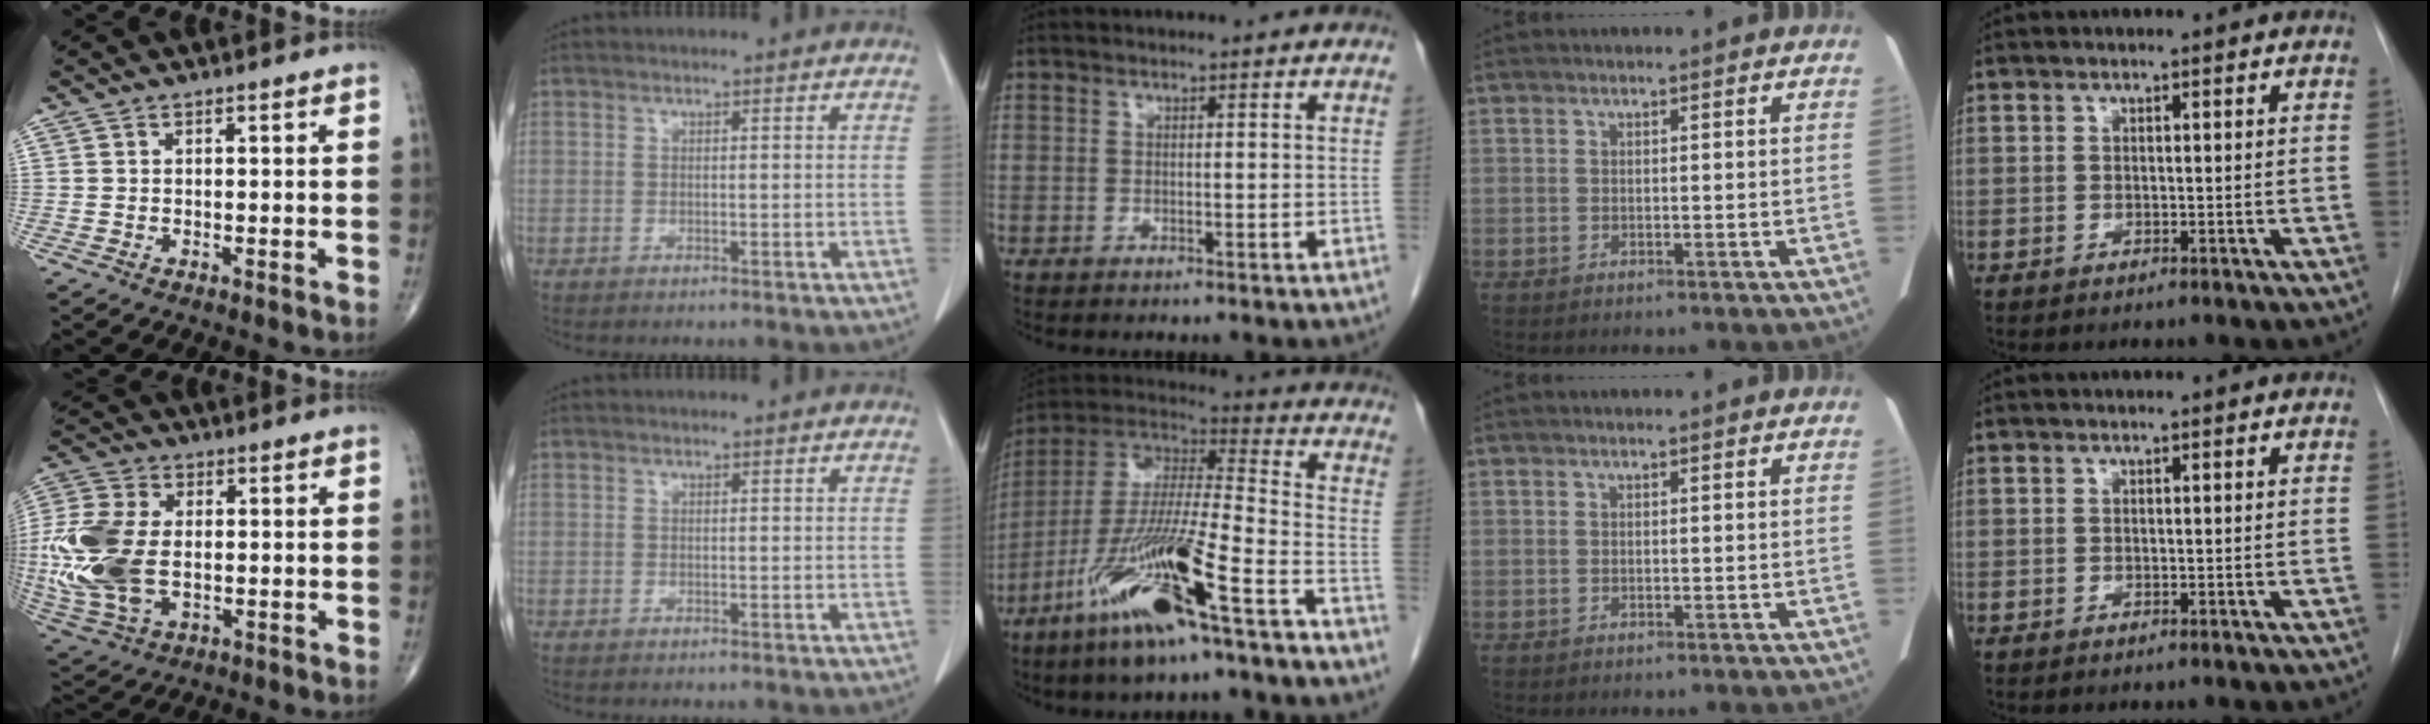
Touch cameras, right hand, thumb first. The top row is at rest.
{"thumb": {"total": 18.8, "force": [-1.0, 11.4, 14.9], "torque": [-0.363, -0.008, -0.011]}, "middle": {"total": 20.2, "force": [-12.2, 2.0, 16.0], "torque": [-0.318, -0.028, -0.221]}}